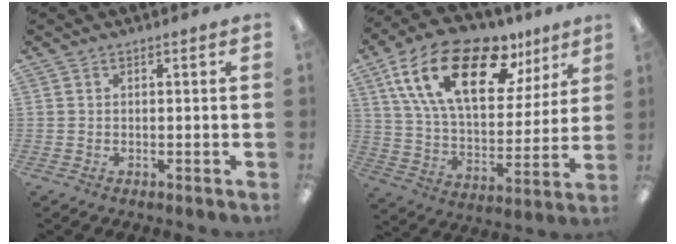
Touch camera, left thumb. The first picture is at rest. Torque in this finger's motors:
{"motor_torque": [0.83, 0.89, 1.66, -1.10, 0.53]}